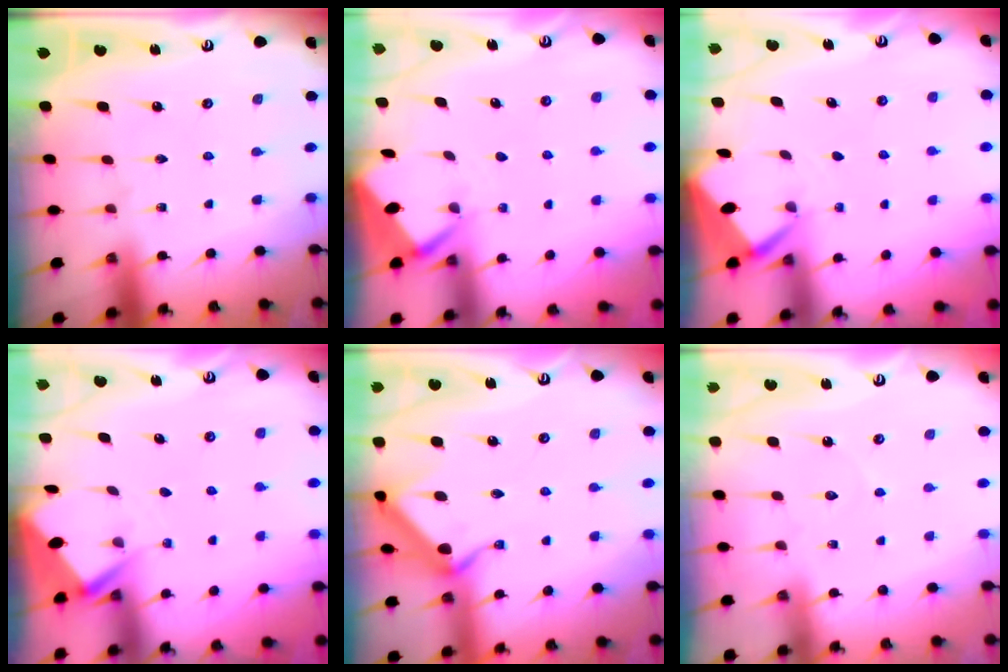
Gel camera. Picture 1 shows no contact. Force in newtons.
{"total": 2.6, "press": 2.6, "slide": 0.3}
{"total": 2.6, "press": 2.6, "slide": 0.0}
{"total": 2.9, "press": 2.8, "slide": 0.4}
{"total": 10.0, "press": 9.9, "slide": 1.2}
{"total": 2.4, "press": 2.4, "slide": 0.3}